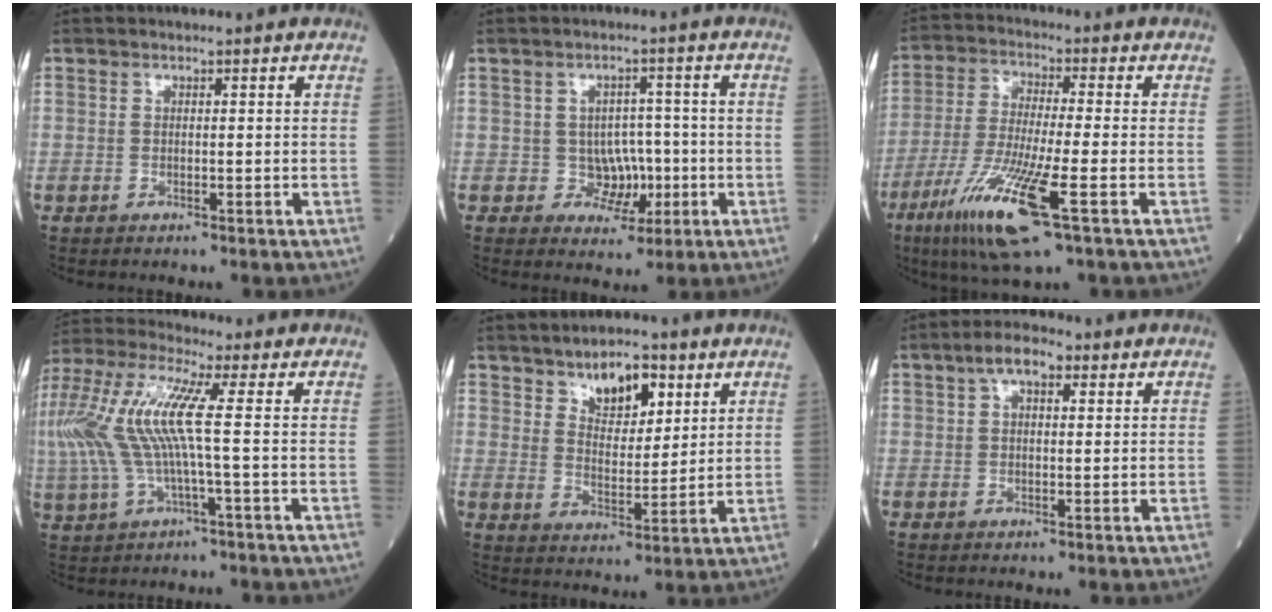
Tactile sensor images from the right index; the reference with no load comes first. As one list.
[{"total": 4.8, "force": [-0.8, 4.1, 2.3], "torque": [-0.018, 0.010, -0.005]}, {"total": 13.7, "force": [-6.3, 0.8, 12.1], "torque": [-0.249, -0.035, -0.115]}, {"total": 13.3, "force": [0.8, 1.6, 13.2], "torque": [-0.302, 0.026, 0.011]}, {"total": 7.8, "force": [4.5, 3.6, 5.1], "torque": [-0.078, 0.003, 0.077]}, {"total": 5.0, "force": [2.4, 2.1, 3.8], "torque": [-0.070, 0.019, 0.038]}]